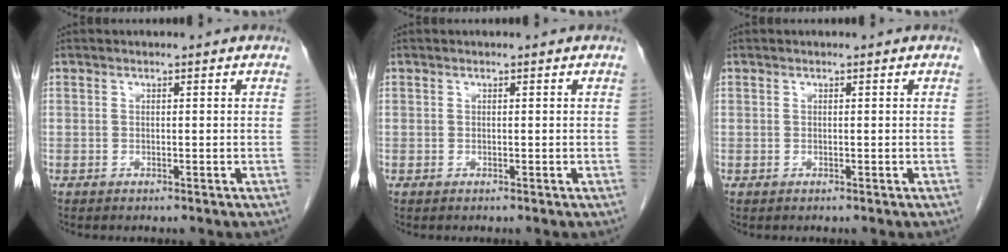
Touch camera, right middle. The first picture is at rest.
{"total": 0.0}
{"total": 0.0}